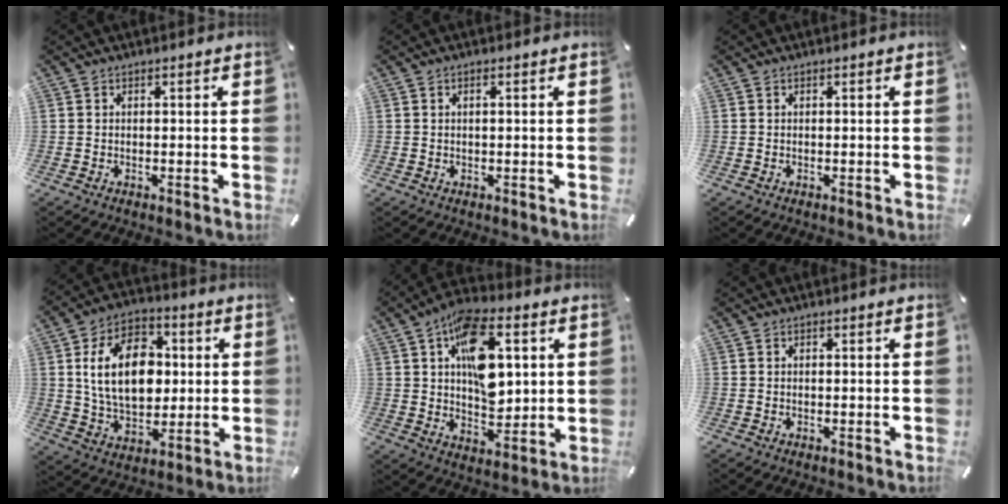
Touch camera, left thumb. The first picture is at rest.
{"total": 0.9, "force": [0.2, 0.1, 0.9], "torque": [-0.017, 0.001, 0.003]}
{"total": 0.0}
{"total": 17.0, "force": [1.9, 11.8, 12.1], "torque": [-0.234, 0.012, 0.032]}
{"total": 16.6, "force": [4.7, 9.8, 12.5], "torque": [-0.189, -0.004, 0.082]}
{"total": 0.0}